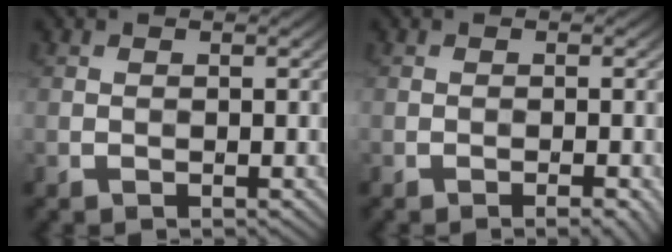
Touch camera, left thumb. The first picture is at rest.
{"total": 1.8, "force": [-1.0, 0.2, 1.4], "torque": [-0.019, 0.003, -0.015]}